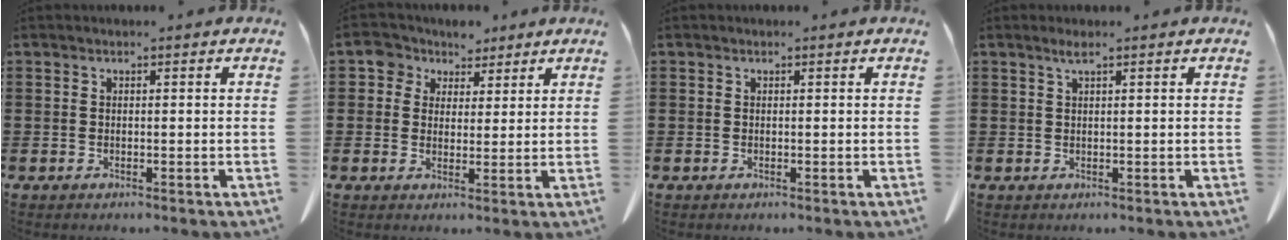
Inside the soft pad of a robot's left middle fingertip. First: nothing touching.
{"total": 4.7, "force": [2.9, 3.6, 0.7], "torque": [-0.039, 0.007, 0.052]}
{"total": 0.0}
{"total": 1.2, "force": [0.8, 0.0, 0.9], "torque": [-0.020, 0.000, 0.014]}